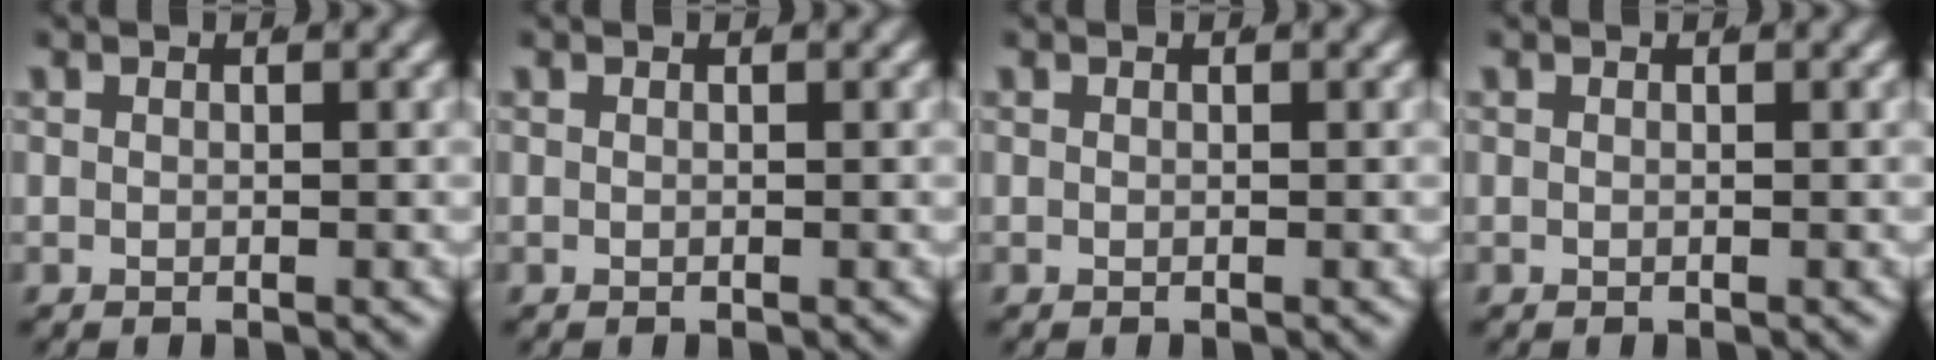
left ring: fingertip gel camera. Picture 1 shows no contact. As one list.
[{"total": 0.0}, {"total": 0.0}, {"total": 0.0}]